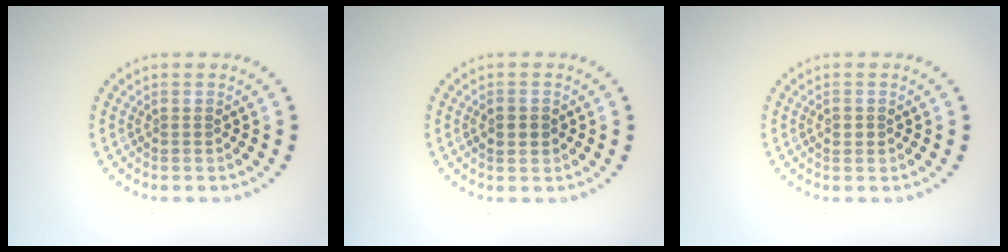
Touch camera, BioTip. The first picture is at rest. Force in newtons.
{"total": 1.4, "press": 1.4, "slide": 0.0}
{"total": 1.2, "press": 1.2, "slide": 0.1}